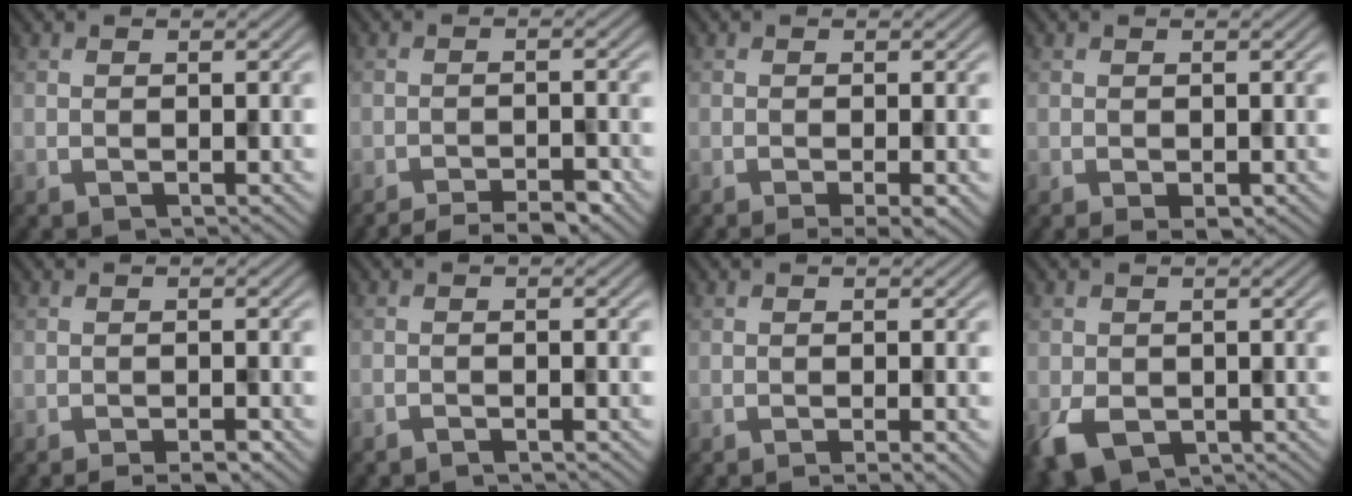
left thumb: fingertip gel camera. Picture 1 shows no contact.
{"total": 4.8, "force": [-4.3, 0.7, 2.1], "torque": [-0.036, 0.004, -0.065]}
{"total": 2.4, "force": [-1.2, 0.2, 2.0], "torque": [-0.029, 0.001, -0.020]}
{"total": 1.5, "force": [-0.7, 0.8, 1.0], "torque": [-0.024, -0.009, -0.010]}
{"total": 2.3, "force": [-1.8, 0.2, 1.3], "torque": [-0.016, 0.004, -0.027]}
{"total": 1.4, "force": [-1.3, 0.0, 0.5], "torque": [0.000, -0.001, -0.027]}
{"total": 2.0, "force": [-1.1, 0.2, 1.7], "torque": [-0.021, 0.001, -0.017]}
{"total": 4.5, "force": [-1.5, 3.4, 2.4], "torque": [-0.064, -0.015, -0.031]}